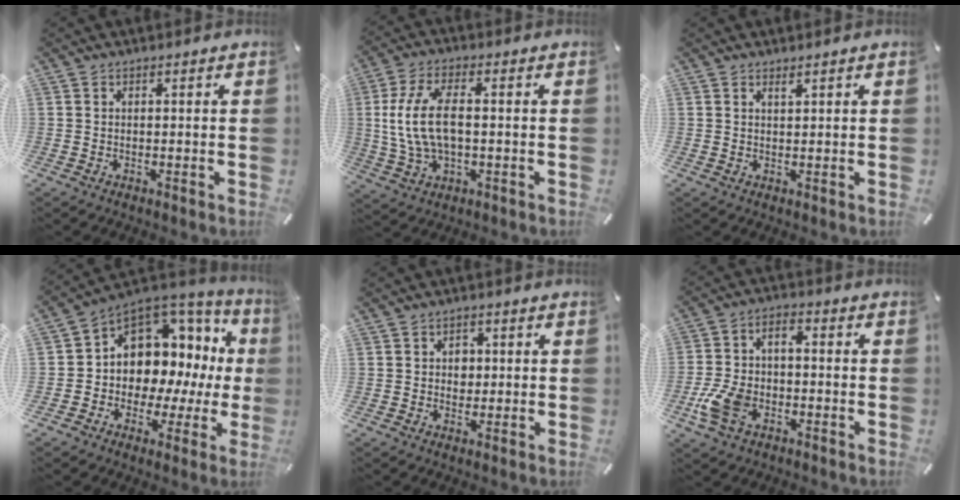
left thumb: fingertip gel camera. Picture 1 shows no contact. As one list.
[{"total": 11.6, "force": [0.2, 6.0, 9.9], "torque": [-0.213, -0.001, 0.004]}, {"total": 1.1, "force": [0.9, 0.2, 0.5], "torque": [-0.010, 0.000, 0.017]}, {"total": 9.6, "force": [2.9, 8.4, 3.7], "torque": [-0.059, -0.051, 0.056]}, {"total": 3.2, "force": [0.2, 2.8, 1.4], "torque": [-0.007, -0.005, -0.003]}, {"total": 9.3, "force": [-3.9, 5.8, 6.1], "torque": [-0.133, 0.015, -0.070]}]